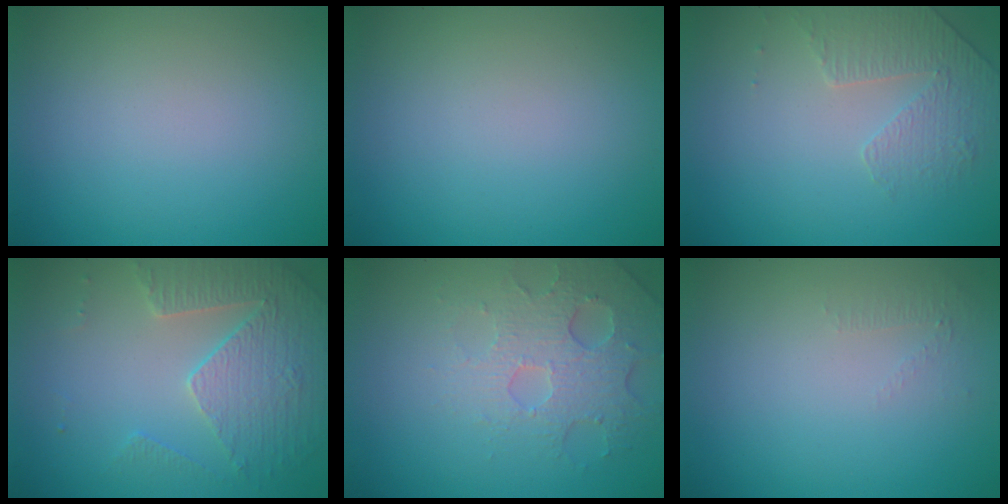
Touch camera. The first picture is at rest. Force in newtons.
{"total": 0.0}
{"total": 1.8, "press": 1.4, "slide": 1.0}
{"total": 3.7, "press": 3.5, "slide": 1.1}
{"total": 4.9, "press": 3.4, "slide": 3.5}
{"total": 0.5, "press": 0.2, "slide": 0.5}